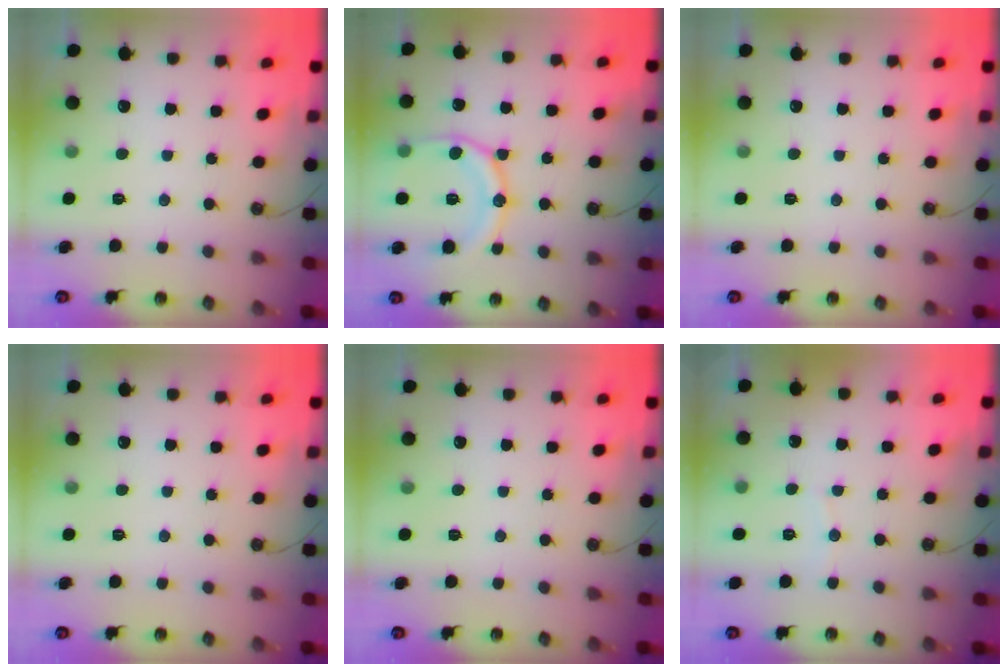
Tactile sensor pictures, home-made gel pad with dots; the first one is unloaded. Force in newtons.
{"total": 16.3, "press": 16.2, "slide": 1.8}
{"total": 0.0}
{"total": 0.0}
{"total": 0.0}
{"total": 3.5, "press": 3.5, "slide": 0.4}